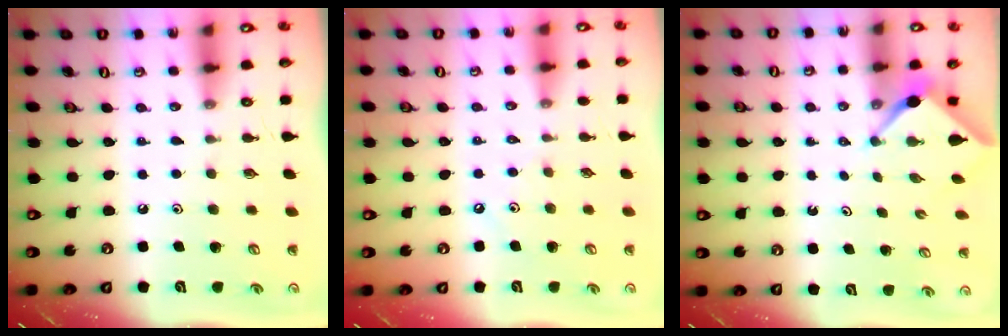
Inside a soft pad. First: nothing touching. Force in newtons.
{"total": 3.3, "press": 3.3, "slide": 0.5}
{"total": 2.4, "press": 2.4, "slide": 0.3}